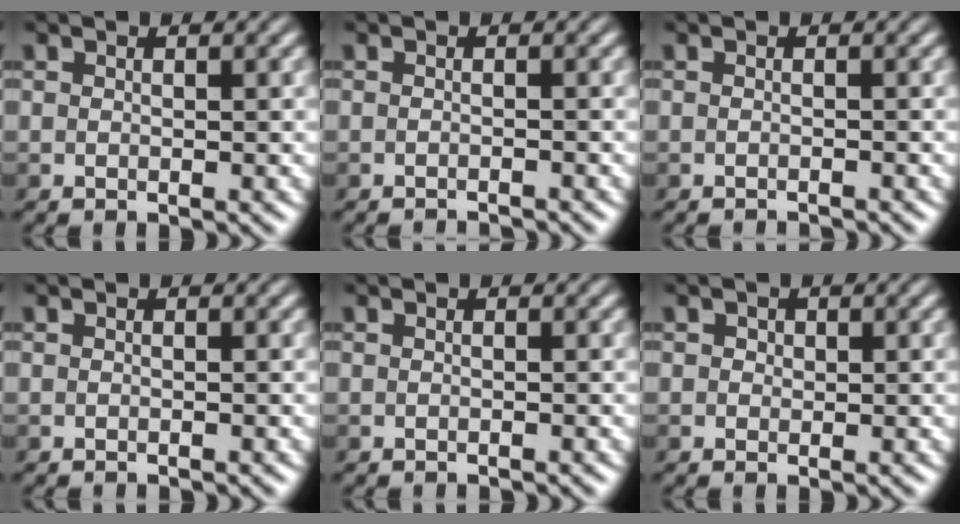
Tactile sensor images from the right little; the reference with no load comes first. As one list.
[{"total": 1.5, "force": [-1.4, 0.0, 0.3], "torque": [0.004, -0.004, -0.020]}, {"total": 1.2, "force": [-1.1, -0.1, 0.2], "torque": [0.002, -0.003, -0.016]}, {"total": 0.7, "force": [-0.7, 0.0, 0.0], "torque": [0.003, -0.006, -0.009]}, {"total": 0.7, "force": [-0.6, 0.0, 0.0], "torque": [0.002, -0.006, -0.010]}, {"total": 0.7, "force": [0.2, 0.6, 0.3], "torque": [-0.005, -0.002, 0.000]}]